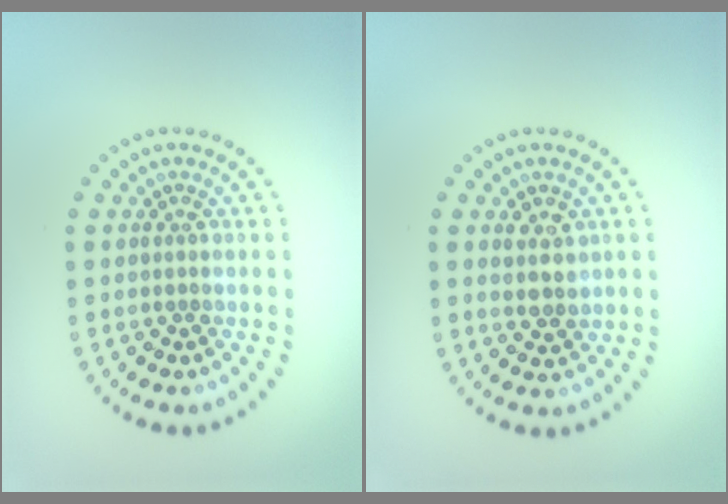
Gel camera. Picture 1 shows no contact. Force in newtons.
{"total": 2.2, "press": 2.1, "slide": 0.7}